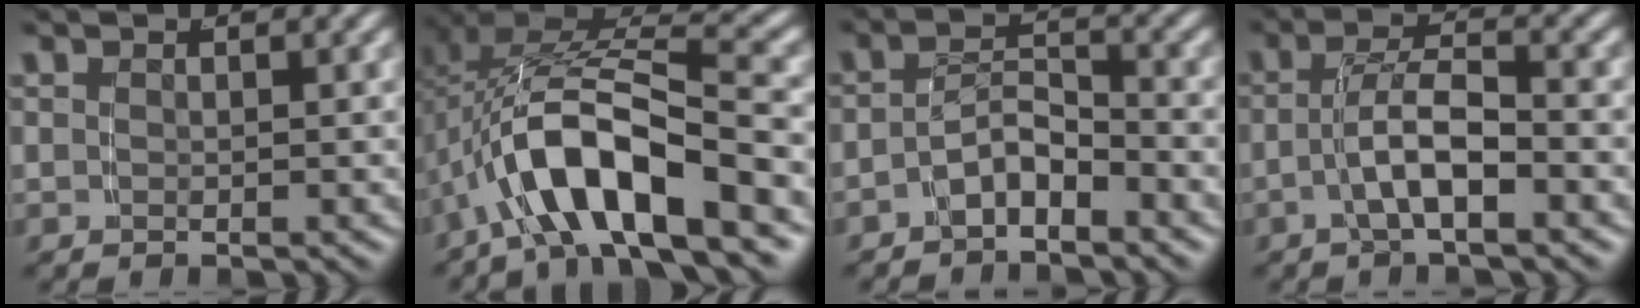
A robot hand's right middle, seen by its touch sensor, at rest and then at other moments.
{"total": 8.3, "force": [-1.8, 3.8, 7.1], "torque": [-0.156, -0.022, -0.013]}
{"total": 3.5, "force": [-2.8, 1.4, 1.6], "torque": [-0.025, -0.006, -0.050]}
{"total": 3.8, "force": [-1.7, 0.8, 3.3], "torque": [-0.056, 0.007, -0.031]}